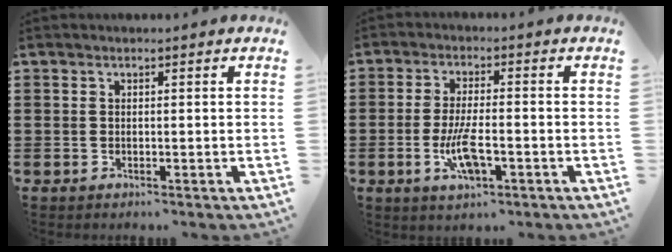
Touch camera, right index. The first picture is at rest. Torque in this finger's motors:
{"motor_torque": [1.43, 0.71, 0.27, 0.12]}